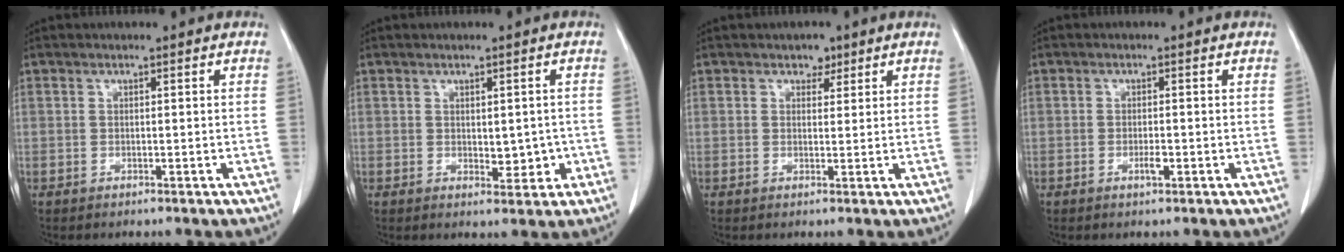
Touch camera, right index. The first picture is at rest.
{"total": 3.7, "force": [-0.4, 2.0, 3.0], "torque": [-0.033, -0.003, 0.004]}
{"total": 1.9, "force": [1.2, 1.4, 0.6], "torque": [-0.002, 0.000, 0.013]}
{"total": 1.7, "force": [-0.7, 0.3, 1.5], "torque": [-0.028, -0.001, -0.010]}